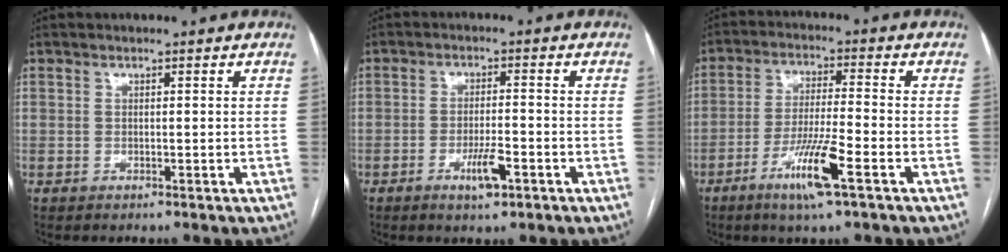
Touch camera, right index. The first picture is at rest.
{"total": 4.4, "force": [-2.0, 1.0, 3.7], "torque": [-0.070, -0.001, -0.033]}
{"total": 9.3, "force": [-4.6, 0.0, 8.1], "torque": [-0.156, -0.014, -0.086]}